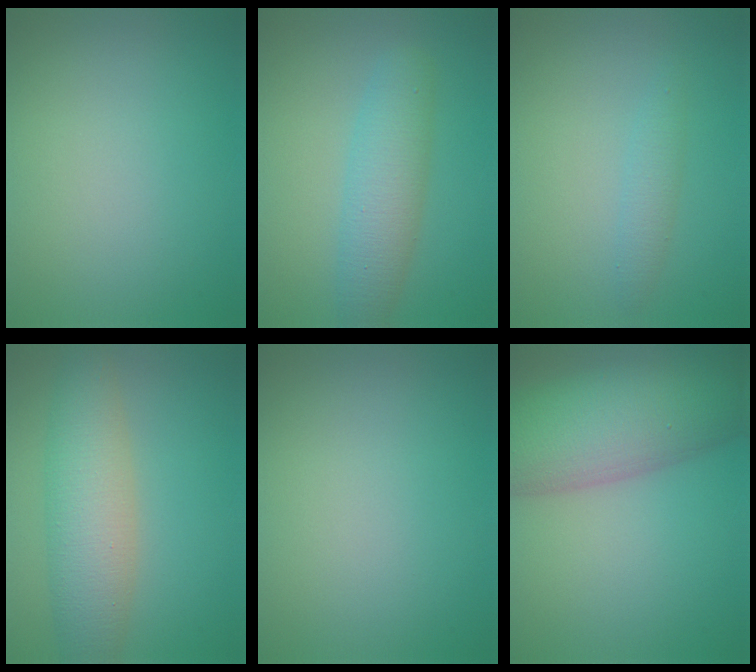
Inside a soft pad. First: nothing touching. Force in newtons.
{"total": 4.1, "press": 4.1, "slide": 0.1}
{"total": 1.4, "press": 1.4, "slide": 0.0}
{"total": 5.8, "press": 5.8, "slide": 0.2}
{"total": 0.0}
{"total": 10.3, "press": 10.3, "slide": 0.6}